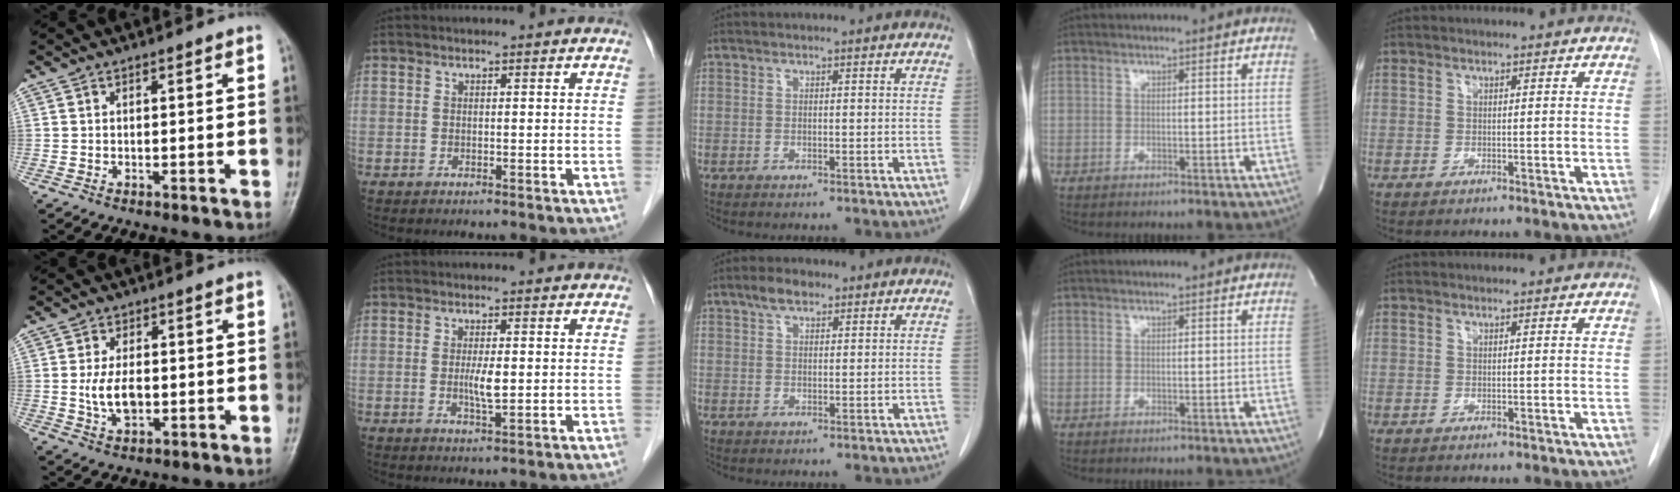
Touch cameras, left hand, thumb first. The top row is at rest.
{"thumb": {"total": 6.2, "force": [-0.5, 3.8, 4.8], "torque": [-0.083, 0.000, -0.007]}, "index": {"total": 3.0, "force": [0.0, 0.4, 3.0], "torque": [-0.059, -0.004, 0.002]}, "middle": {"total": 3.3, "force": [2.2, 1.6, 1.9], "torque": [-0.039, 0.009, 0.041]}}